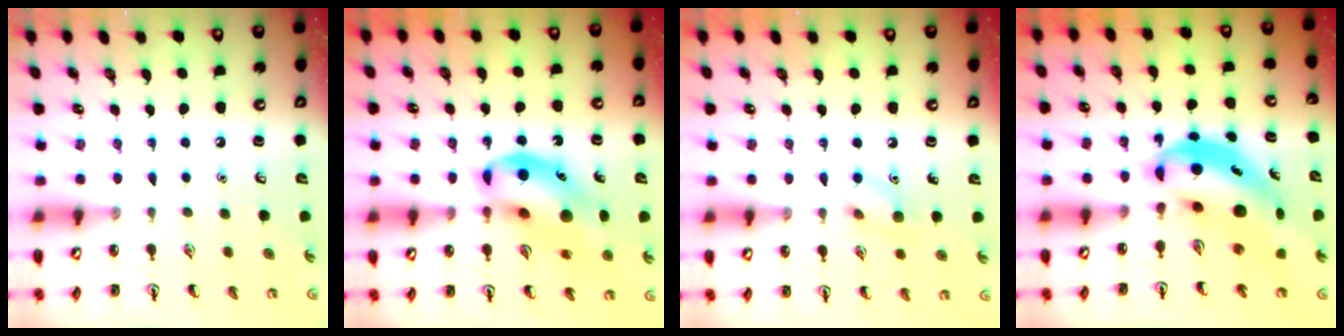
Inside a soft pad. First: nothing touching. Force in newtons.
{"total": 14.9, "press": 14.4, "slide": 3.8}
{"total": 7.4, "press": 7.3, "slide": 1.0}
{"total": 7.3, "press": 7.2, "slide": 1.5}